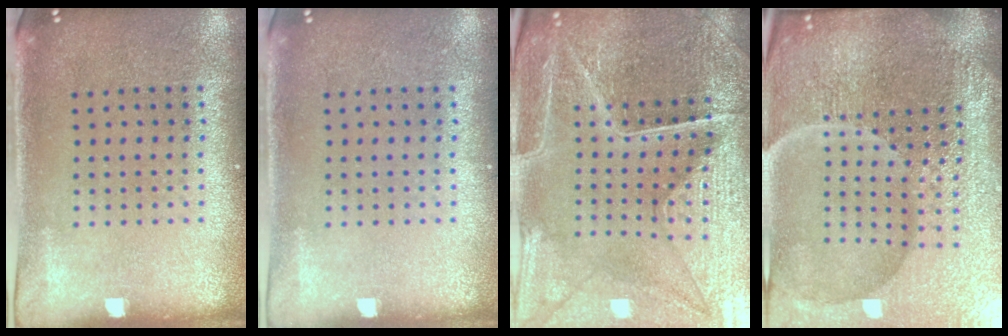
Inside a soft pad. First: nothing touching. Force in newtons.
{"total": 0.0}
{"total": 4.5, "press": 4.3, "slide": 1.1}
{"total": 7.2, "press": 6.4, "slide": 3.4}